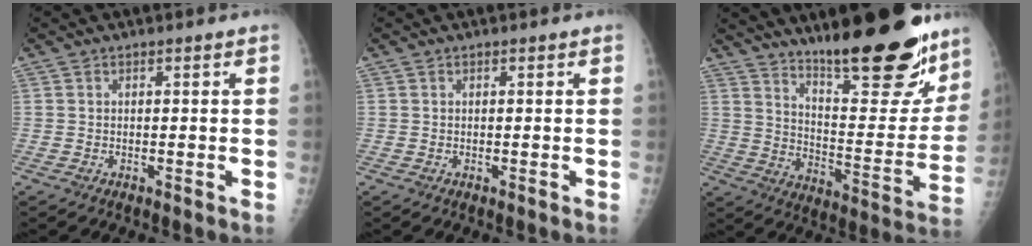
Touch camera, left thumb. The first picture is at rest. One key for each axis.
{"total": 0.0}
{"total": 25.6, "fx": 18.6, "fy": 6.4, "fz": 16.3, "tx": -0.198, "ty": -0.110, "tz": 0.276}